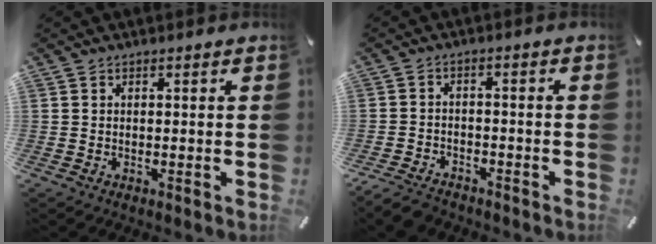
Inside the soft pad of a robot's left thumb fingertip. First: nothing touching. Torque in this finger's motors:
{"motor_torque": [-0.54, 1.02, 0.30, 0.27, 0.16]}